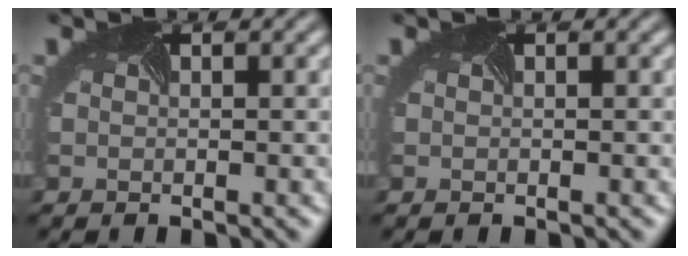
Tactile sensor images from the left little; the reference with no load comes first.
{"total": 0.0}